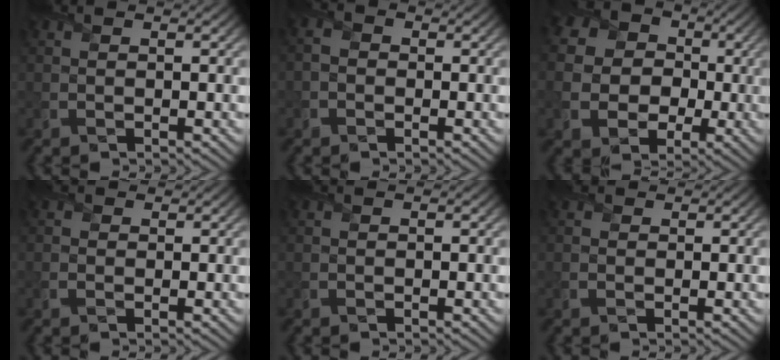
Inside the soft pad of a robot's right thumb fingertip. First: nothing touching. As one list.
[{"total": 1.8, "force": [-0.8, 1.3, 0.9], "torque": [-0.021, 0.005, -0.023]}, {"total": 14.0, "force": [0.9, 12.7, 5.9], "torque": [-0.206, 0.015, 0.001]}, {"total": 1.4, "force": [0.1, 1.1, 0.8], "torque": [-0.020, 0.002, 0.000]}, {"total": 0.0}, {"total": 1.2, "force": [0.3, 0.9, 0.6], "torque": [-0.016, 0.002, 0.004]}]